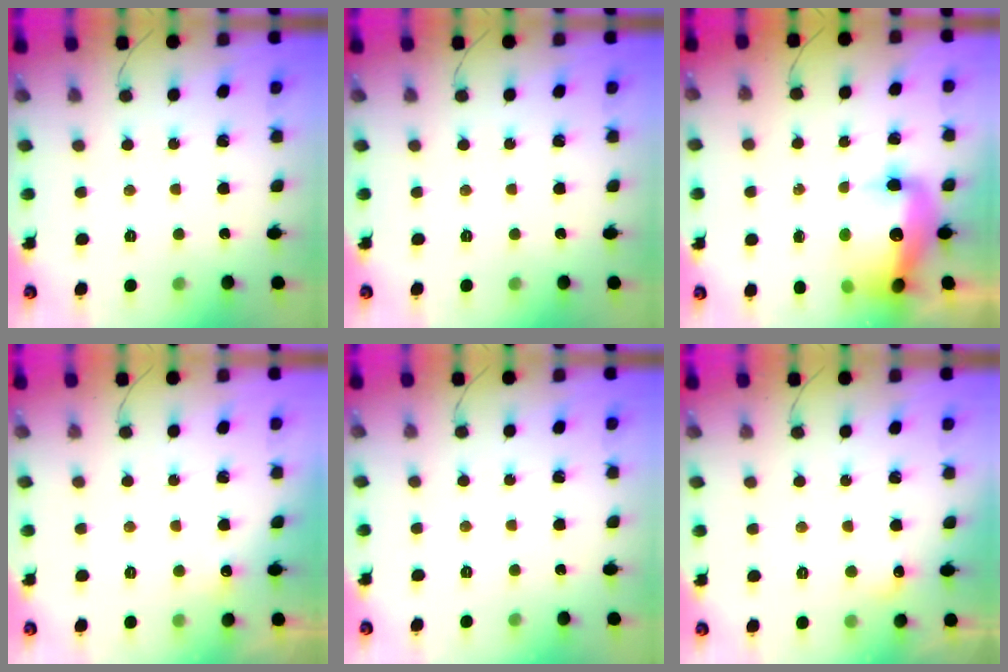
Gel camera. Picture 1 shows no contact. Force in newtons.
{"total": 0.0}
{"total": 14.6, "press": 14.2, "slide": 3.2}
{"total": 3.7, "press": 3.6, "slide": 1.0}
{"total": 0.0}
{"total": 5.3, "press": 5.1, "slide": 1.4}